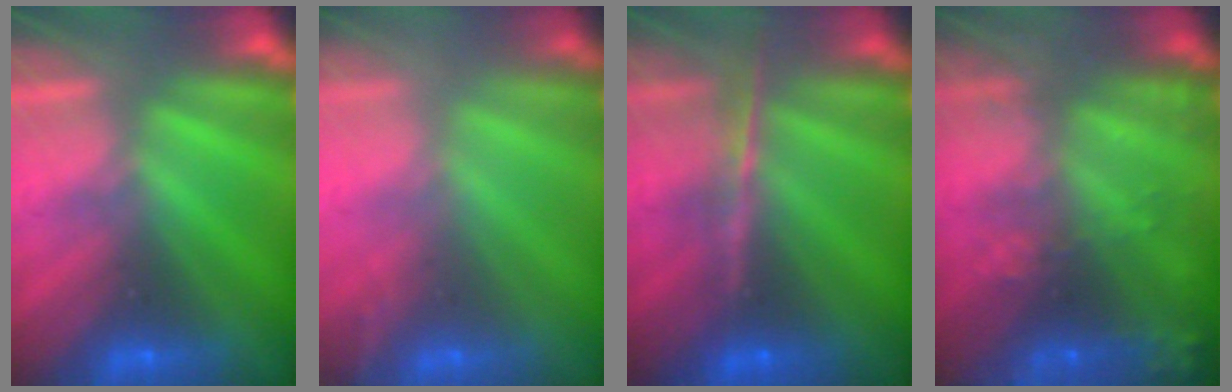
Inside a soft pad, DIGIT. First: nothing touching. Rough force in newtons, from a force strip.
{"total": 1.4}
{"total": 7.9}
{"total": 6.5}